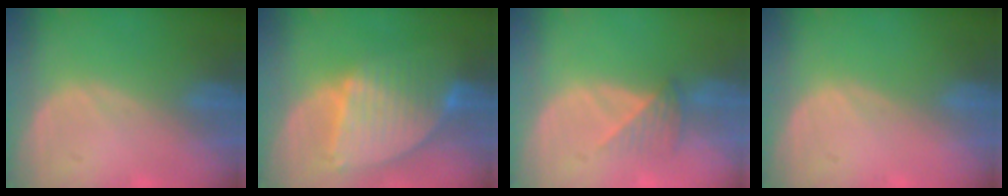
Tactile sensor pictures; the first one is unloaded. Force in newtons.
{"total": 9.1, "press": 7.8, "slide": 4.7}
{"total": 3.2, "press": 3.0, "slide": 1.1}
{"total": 0.0}